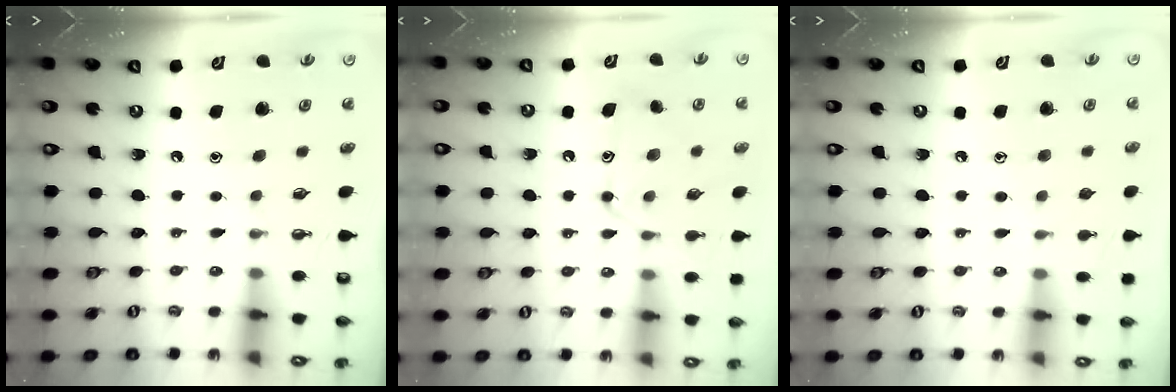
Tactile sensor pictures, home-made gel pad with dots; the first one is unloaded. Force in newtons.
{"total": 12.2, "press": 12.2, "slide": 0.9}
{"total": 5.6, "press": 5.6, "slide": 0.6}